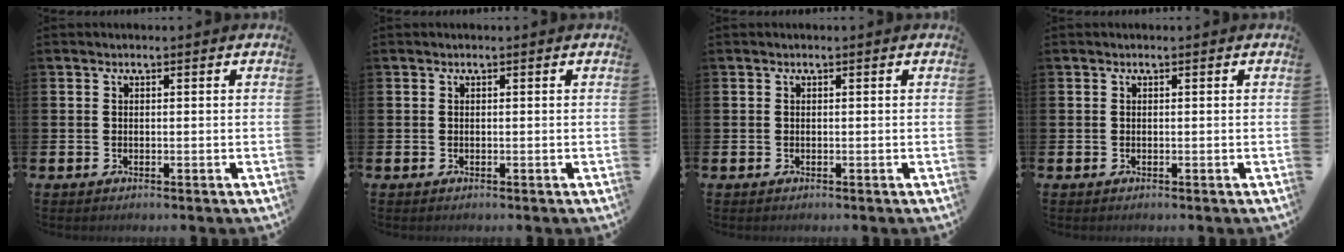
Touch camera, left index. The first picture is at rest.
{"total": 0.0}
{"total": 0.0}
{"total": 0.0}